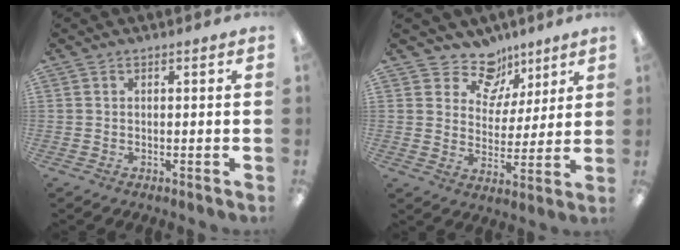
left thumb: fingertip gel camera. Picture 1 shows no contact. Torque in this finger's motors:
{"motor_torque": [-0.10, -0.03, -0.20, -0.28, 0.00]}